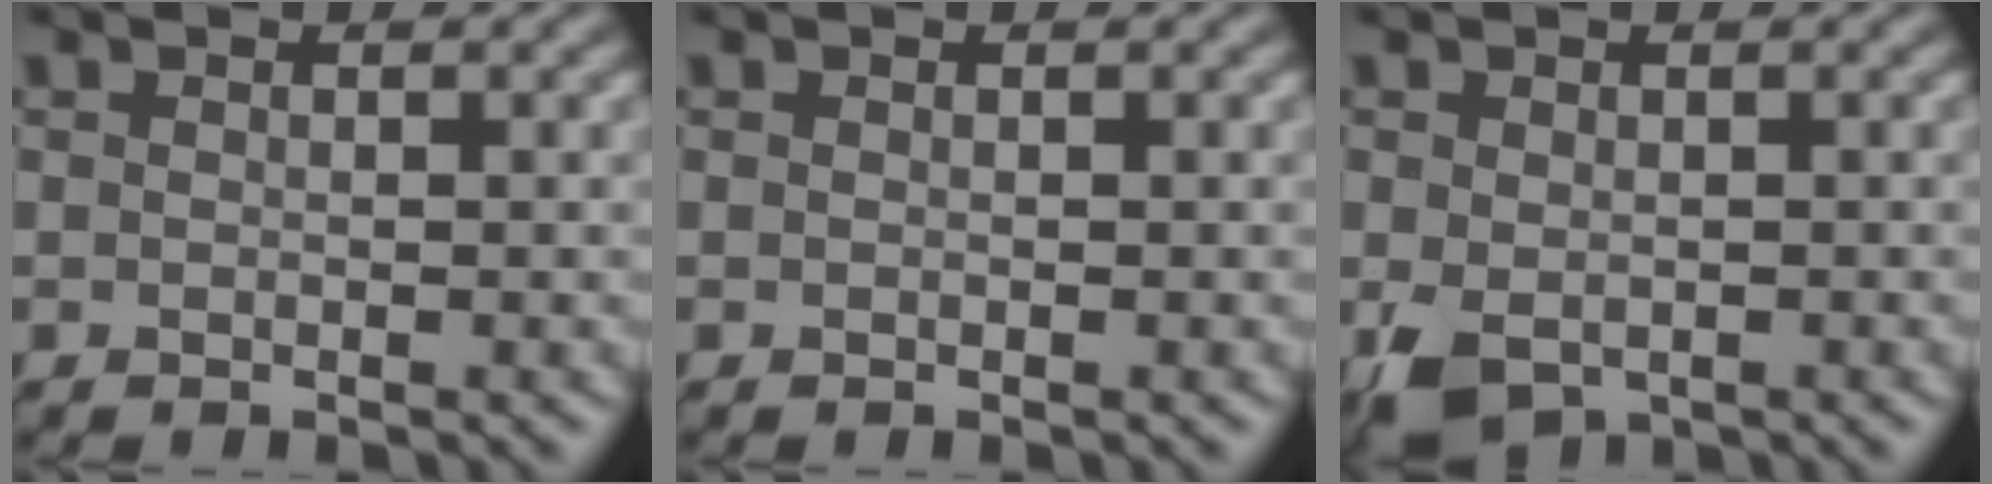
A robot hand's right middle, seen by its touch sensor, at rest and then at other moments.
{"total": 0.0}
{"total": 3.5, "force": [-1.5, 2.2, 2.2], "torque": [-0.053, -0.016, -0.026]}